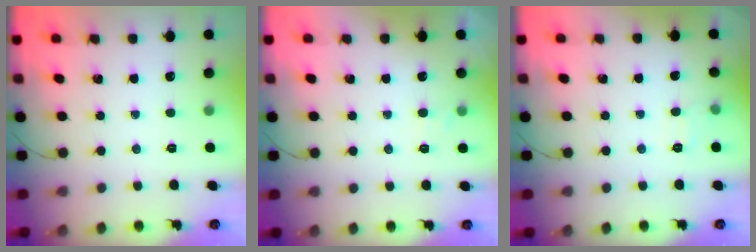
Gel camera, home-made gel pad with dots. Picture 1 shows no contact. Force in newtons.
{"total": 4.0, "press": 3.8, "slide": 1.1}
{"total": 3.2, "press": 2.8, "slide": 1.6}